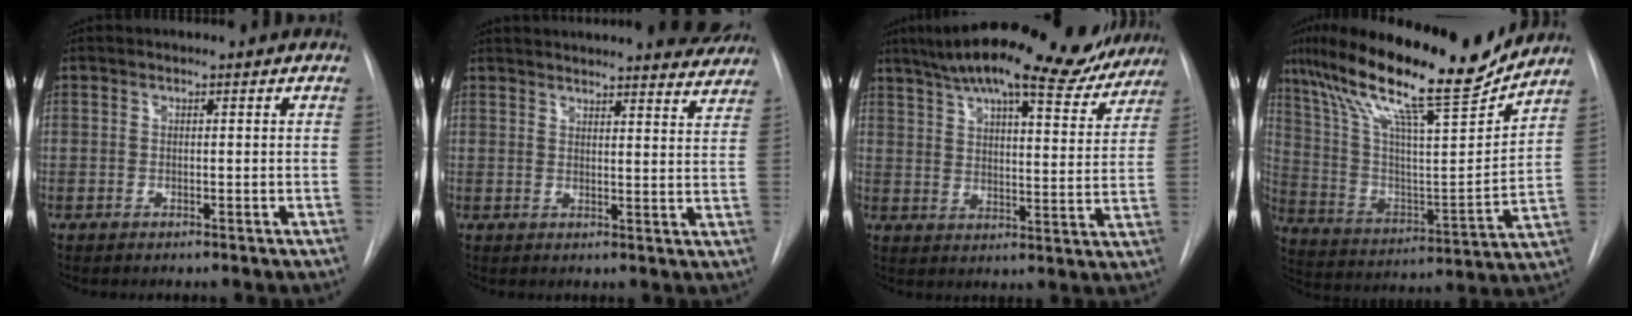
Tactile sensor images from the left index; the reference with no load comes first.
{"total": 16.9, "force": [15.9, 2.0, 5.4], "torque": [-0.070, -0.010, 0.189]}
{"total": 24.1, "force": [20.0, 5.9, 12.1], "torque": [-0.198, 0.020, 0.264]}
{"total": 22.6, "force": [18.3, 1.8, 13.1], "torque": [-0.245, -0.002, 0.308]}